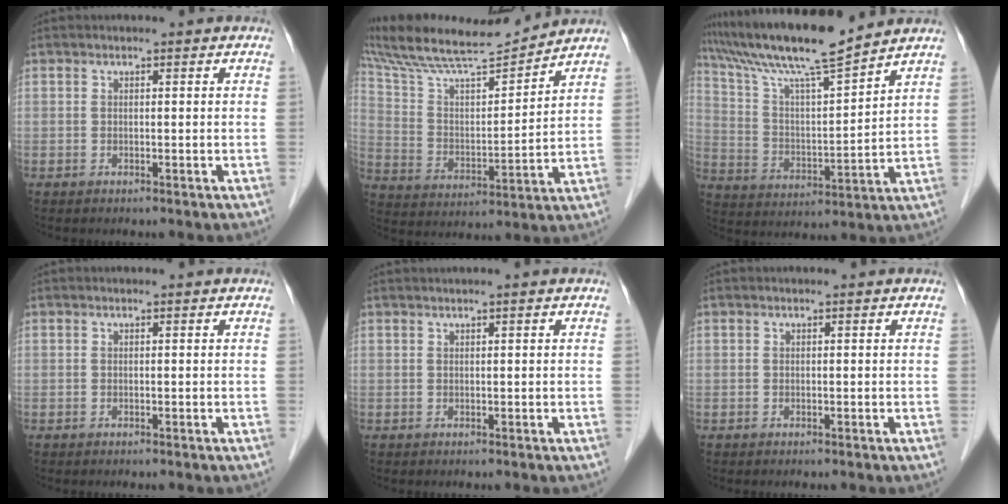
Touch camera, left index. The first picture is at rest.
{"total": 16.8, "force": [15.4, 1.2, 6.8], "torque": [-0.134, 0.007, 0.272]}
{"total": 14.9, "force": [13.0, -0.5, 7.3], "torque": [-0.142, 0.004, 0.231]}
{"total": 0.0}
{"total": 0.8, "force": [0.5, -0.3, 0.6], "torque": [-0.015, 0.003, 0.017]}
{"total": 0.0}